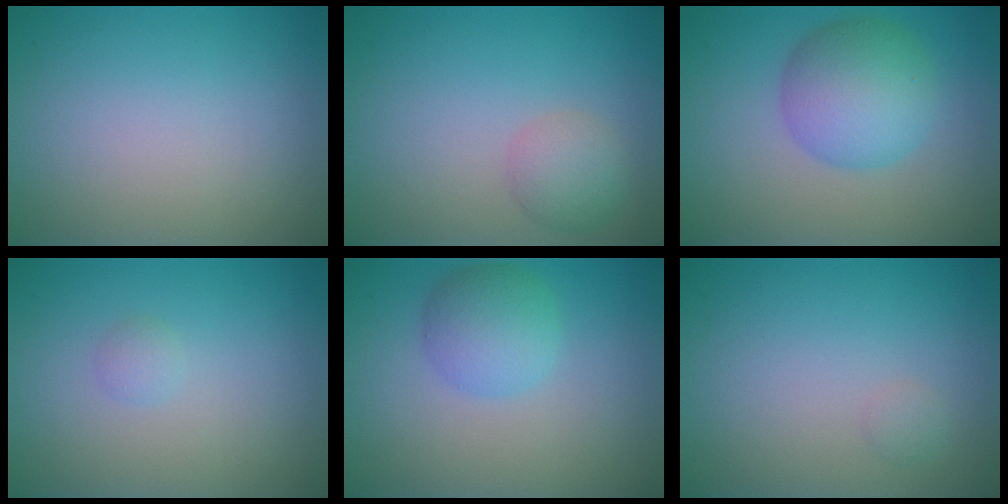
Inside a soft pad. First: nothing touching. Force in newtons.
{"total": 2.4, "press": 2.4, "slide": 0.0}
{"total": 5.9, "press": 5.9, "slide": 0.2}
{"total": 0.8, "press": 0.8, "slide": 0.1}
{"total": 3.5, "press": 3.5, "slide": 0.0}
{"total": 0.6, "press": 0.6, "slide": 0.0}